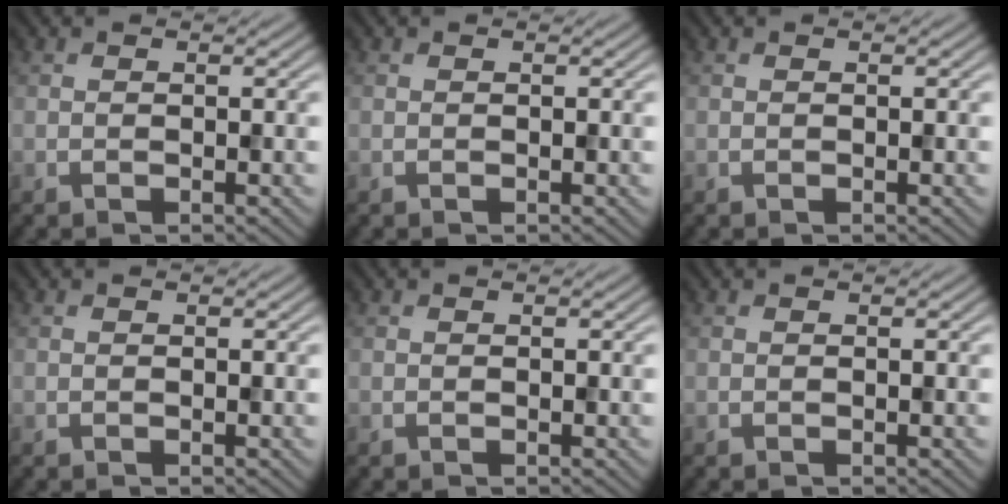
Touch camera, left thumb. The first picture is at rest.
{"total": 0.0}
{"total": 0.0}
{"total": 0.0}
{"total": 0.0}
{"total": 0.0}